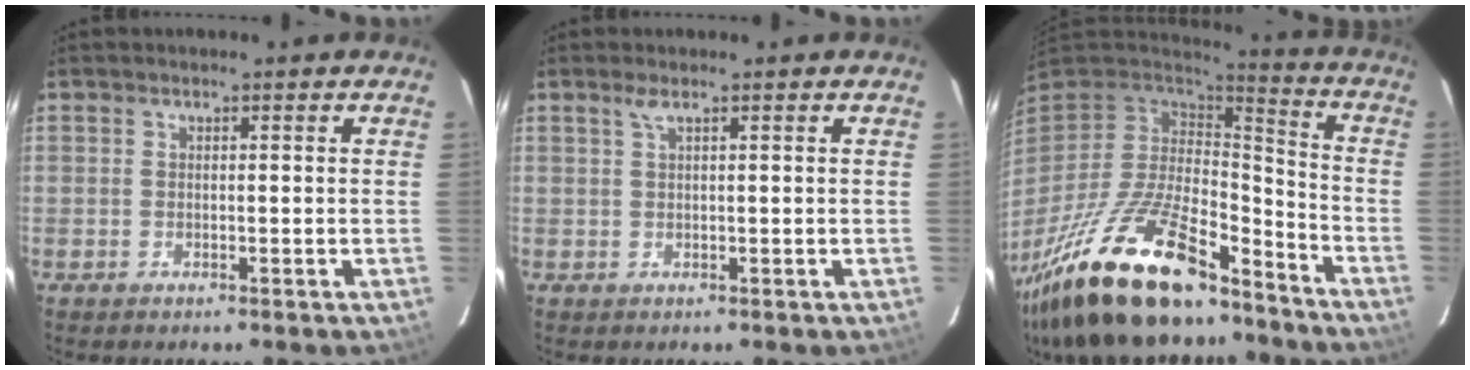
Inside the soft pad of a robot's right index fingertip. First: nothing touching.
{"total": 1.1, "force": [0.6, -0.2, 0.8], "torque": [-0.015, 0.003, 0.010]}
{"total": 28.8, "force": [-19.8, 10.0, 18.3], "torque": [-0.362, -0.040, -0.326]}